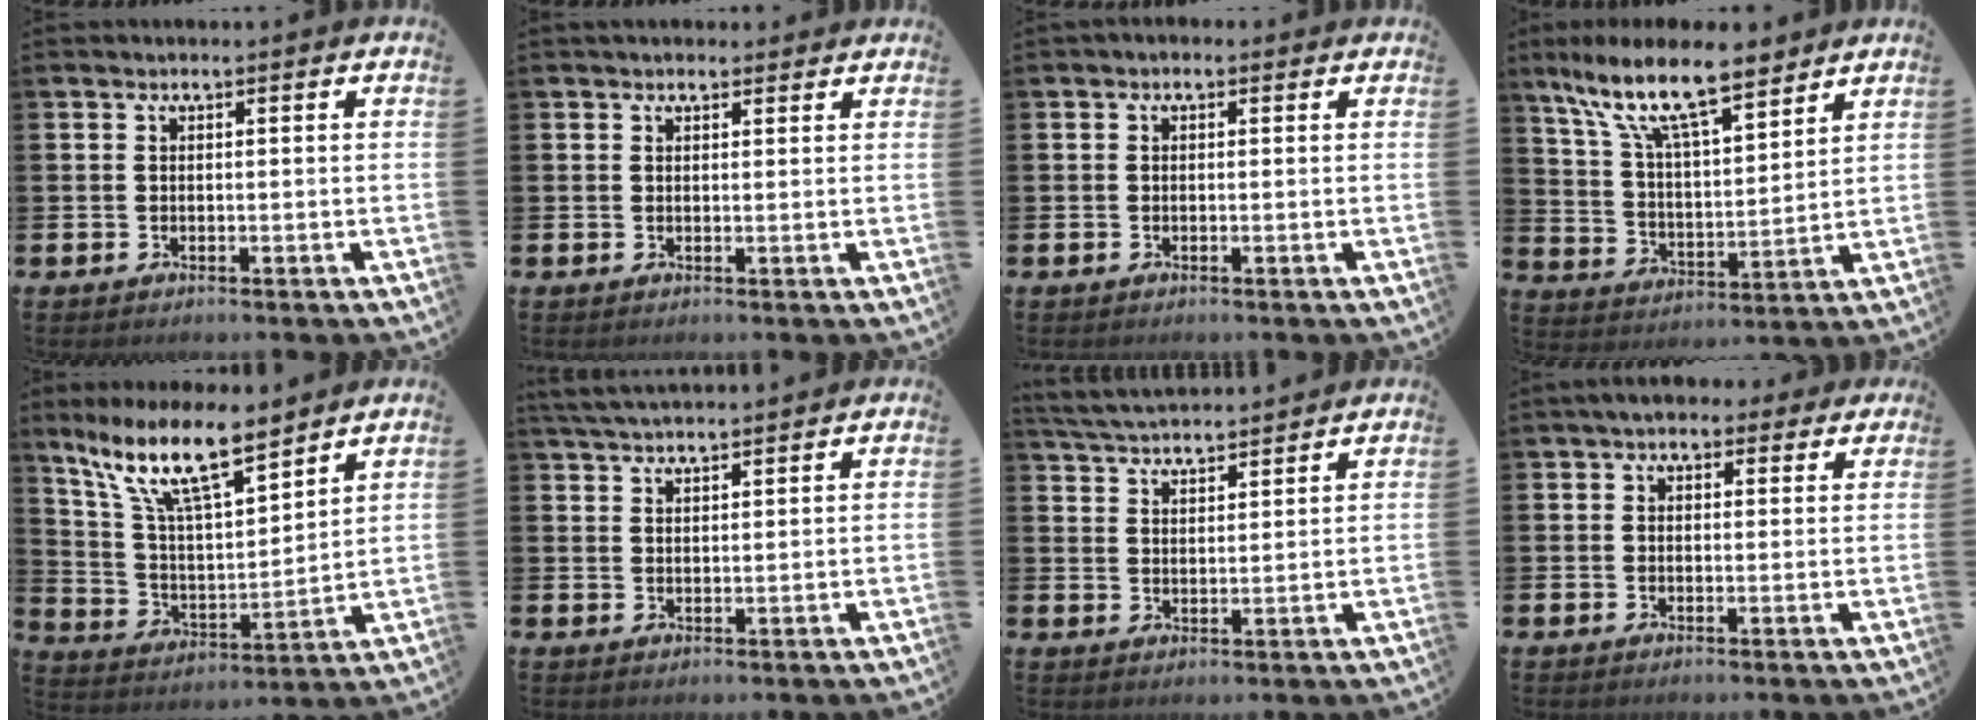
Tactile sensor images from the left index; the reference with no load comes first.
{"total": 1.5, "force": [1.3, 0.6, 0.2], "torque": [0.003, 0.002, 0.022]}
{"total": 0.5, "force": [-0.2, 0.4, 0.2], "torque": [-0.003, 0.005, -0.006]}
{"total": 12.1, "force": [9.5, 3.2, 6.7], "torque": [-0.160, -0.039, 0.167]}
{"total": 12.5, "force": [9.6, 3.1, 7.4], "torque": [-0.172, -0.038, 0.169]}
{"total": 3.7, "force": [3.6, 0.3, 0.8], "torque": [-0.017, -0.014, 0.065]}
{"total": 4.4, "force": [4.4, 0.3, 0.2], "torque": [-0.019, -0.026, 0.079]}
{"total": 4.1, "force": [3.4, 2.0, 1.2], "torque": [-0.025, -0.003, 0.061]}